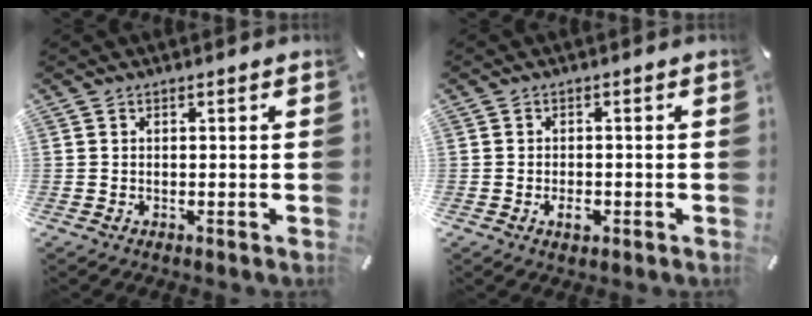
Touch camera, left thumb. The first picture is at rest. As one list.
[{"total": 2.9, "force": [-1.1, 1.8, 2.0], "torque": [-0.042, 0.002, -0.021]}]